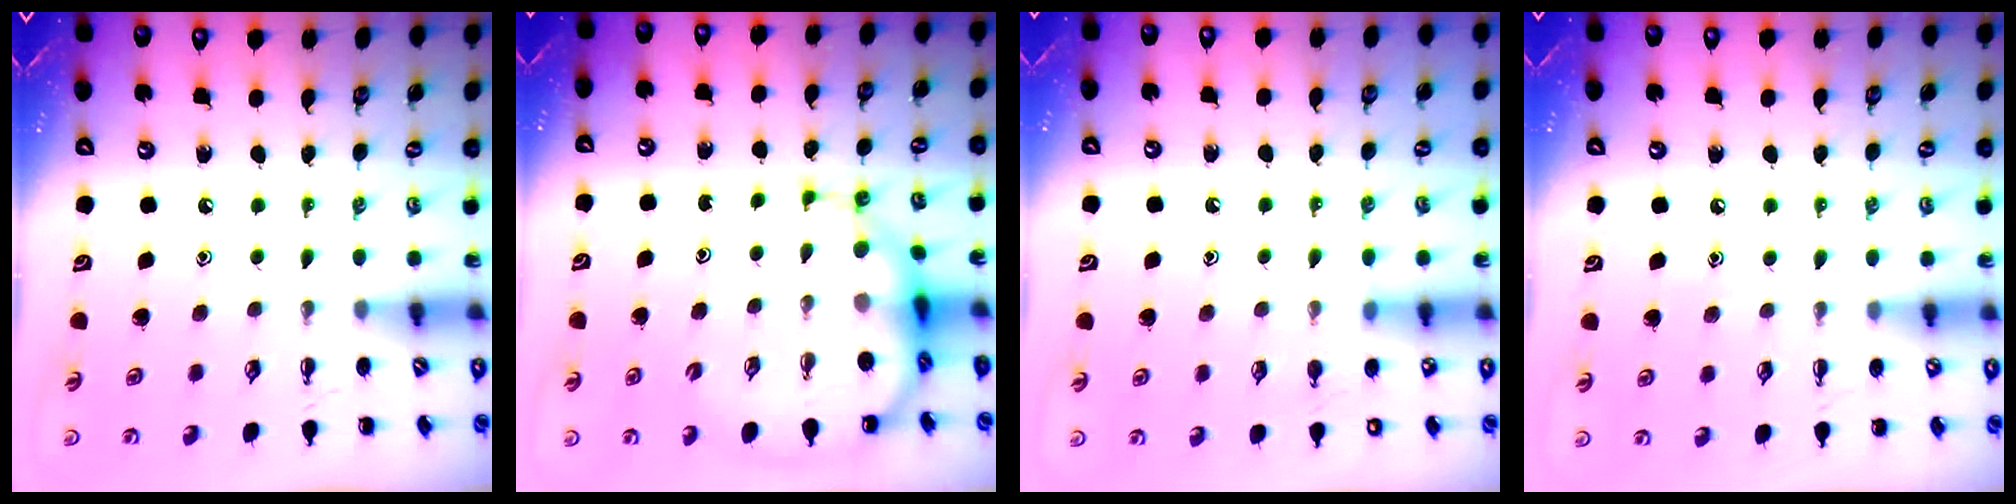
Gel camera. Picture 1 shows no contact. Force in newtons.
{"total": 10.9, "press": 10.4, "slide": 3.0}
{"total": 7.4, "press": 7.2, "slide": 1.7}
{"total": 6.0, "press": 5.8, "slide": 1.7}